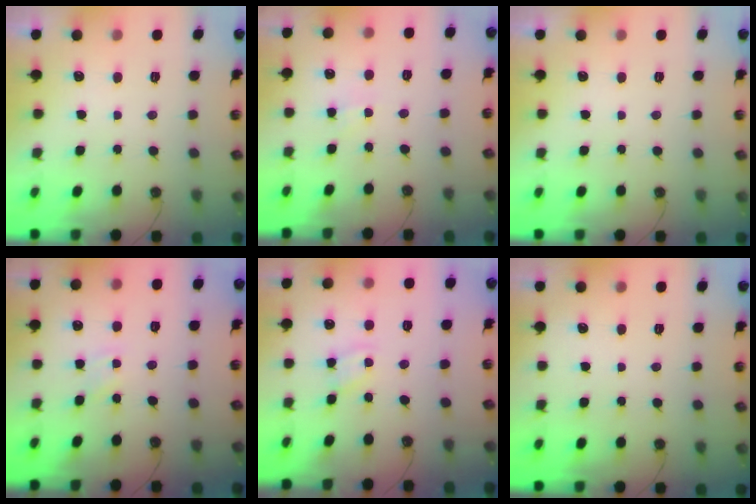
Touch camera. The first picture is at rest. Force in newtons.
{"total": 1.9, "press": 1.9, "slide": 0.1}
{"total": 0.0}
{"total": 1.5, "press": 1.4, "slide": 0.3}
{"total": 1.9, "press": 1.8, "slide": 0.3}
{"total": 0.0}